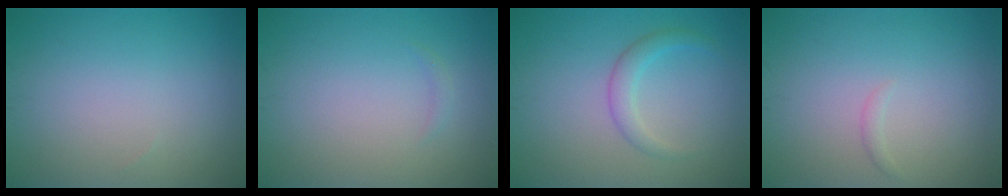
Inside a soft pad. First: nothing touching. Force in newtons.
{"total": 0.5, "press": 0.5, "slide": 0.1}
{"total": 1.5, "press": 1.5, "slide": 0.1}
{"total": 0.6, "press": 0.6, "slide": 0.1}